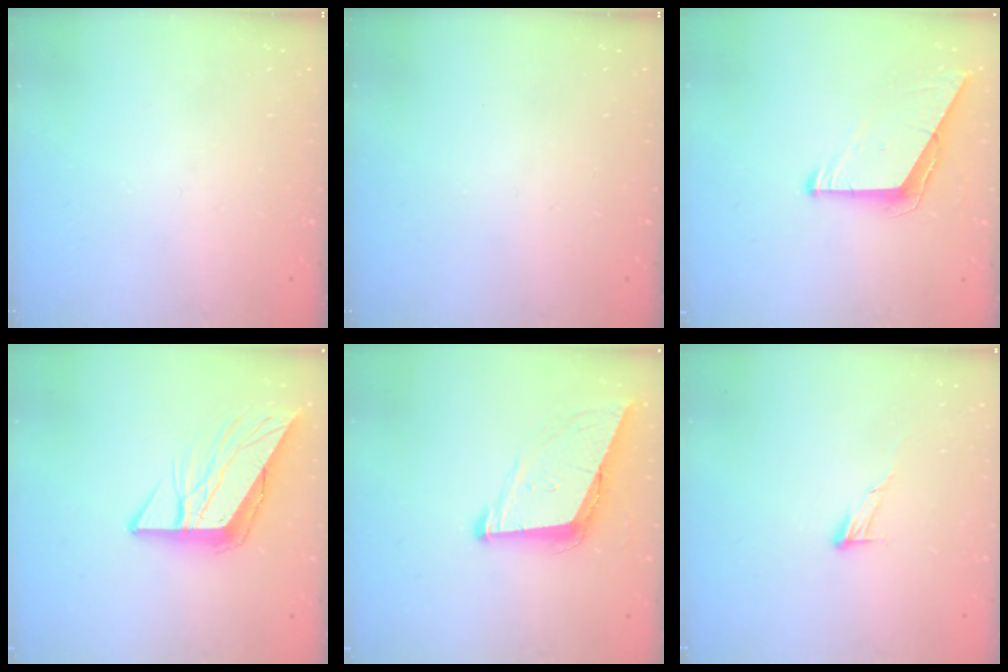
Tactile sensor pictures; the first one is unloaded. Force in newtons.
{"total": 0.0}
{"total": 9.5, "press": 9.4, "slide": 1.0}
{"total": 10.6, "press": 10.5, "slide": 1.3}
{"total": 8.7, "press": 8.4, "slide": 2.4}
{"total": 6.5, "press": 6.5, "slide": 0.4}